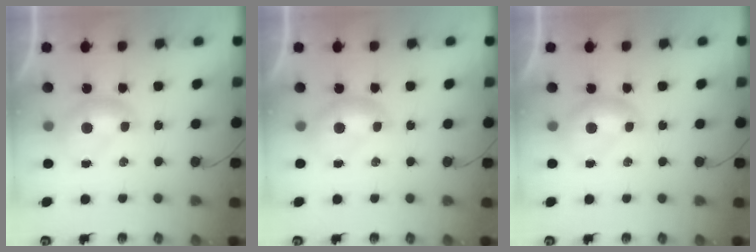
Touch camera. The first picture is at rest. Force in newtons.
{"total": 0.0}
{"total": 0.0}